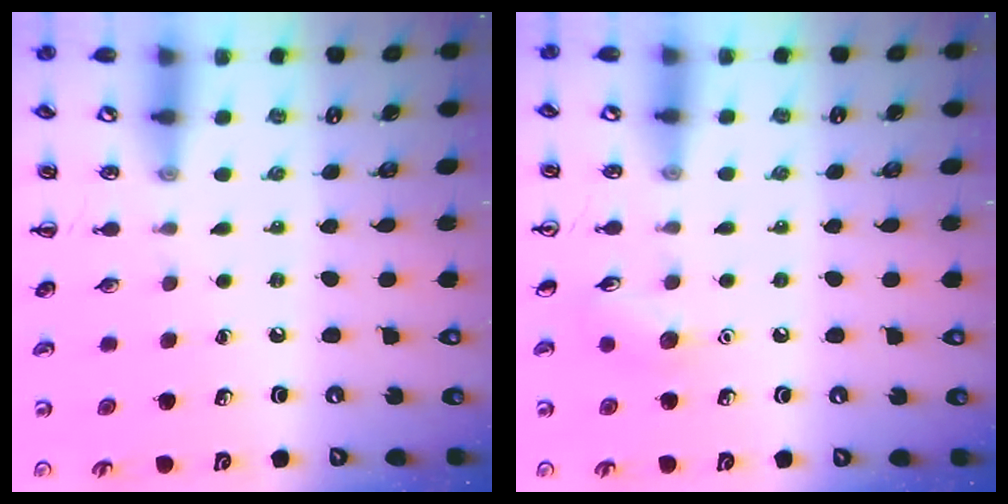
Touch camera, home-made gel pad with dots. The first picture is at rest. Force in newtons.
{"total": 6.0, "press": 5.8, "slide": 1.5}